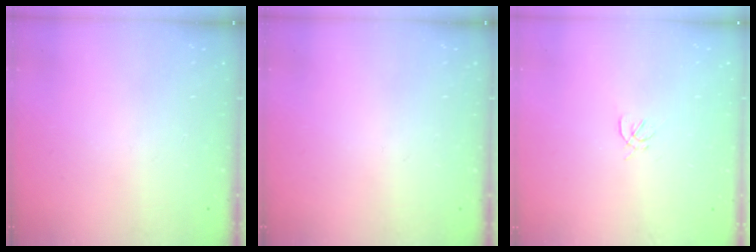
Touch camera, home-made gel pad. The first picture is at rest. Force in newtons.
{"total": 0.0}
{"total": 1.6, "press": 1.5, "slide": 0.6}